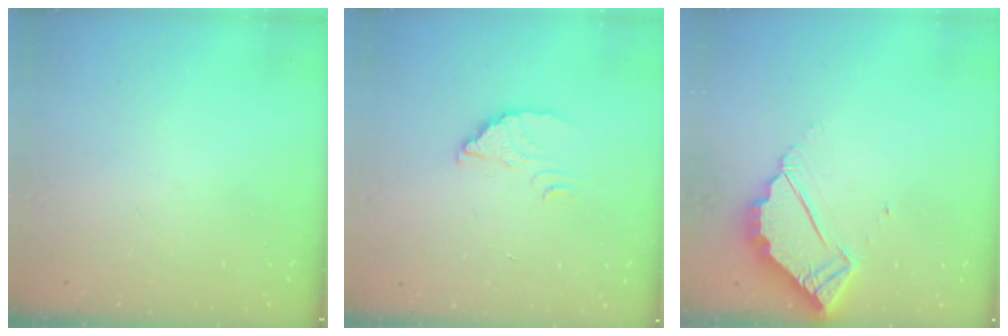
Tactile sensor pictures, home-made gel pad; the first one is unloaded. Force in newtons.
{"total": 2.3, "press": 2.3, "slide": 0.2}
{"total": 4.5, "press": 4.5, "slide": 0.3}